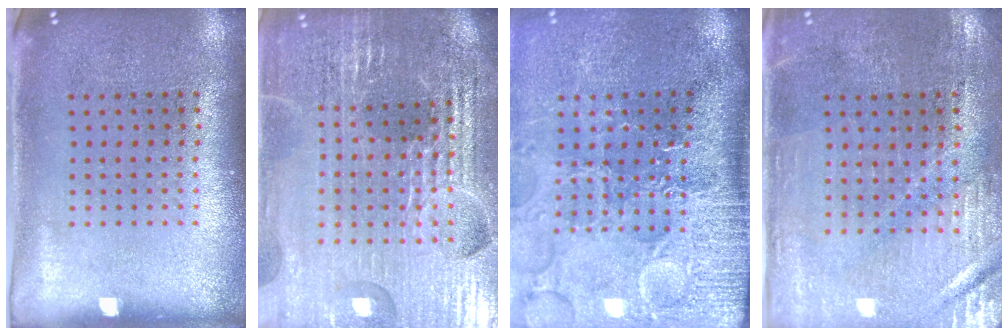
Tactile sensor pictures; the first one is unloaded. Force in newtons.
{"total": 5.0, "press": 4.7, "slide": 1.7}
{"total": 4.5, "press": 3.8, "slide": 2.6}
{"total": 0.7, "press": 0.6, "slide": 0.2}